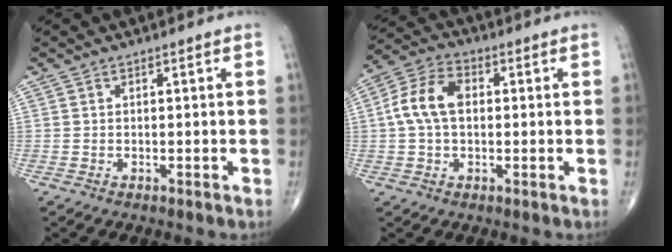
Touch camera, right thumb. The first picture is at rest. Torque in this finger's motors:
{"motor_torque": [0.36, 0.25, 0.84, 0.14, 0.09]}